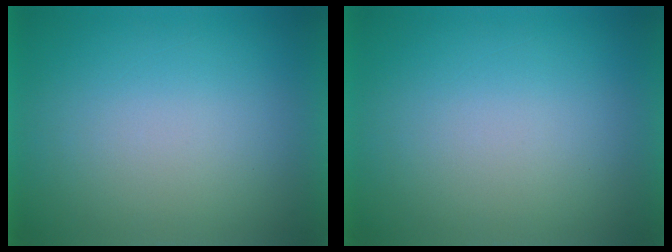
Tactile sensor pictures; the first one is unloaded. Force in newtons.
{"total": 0.0}